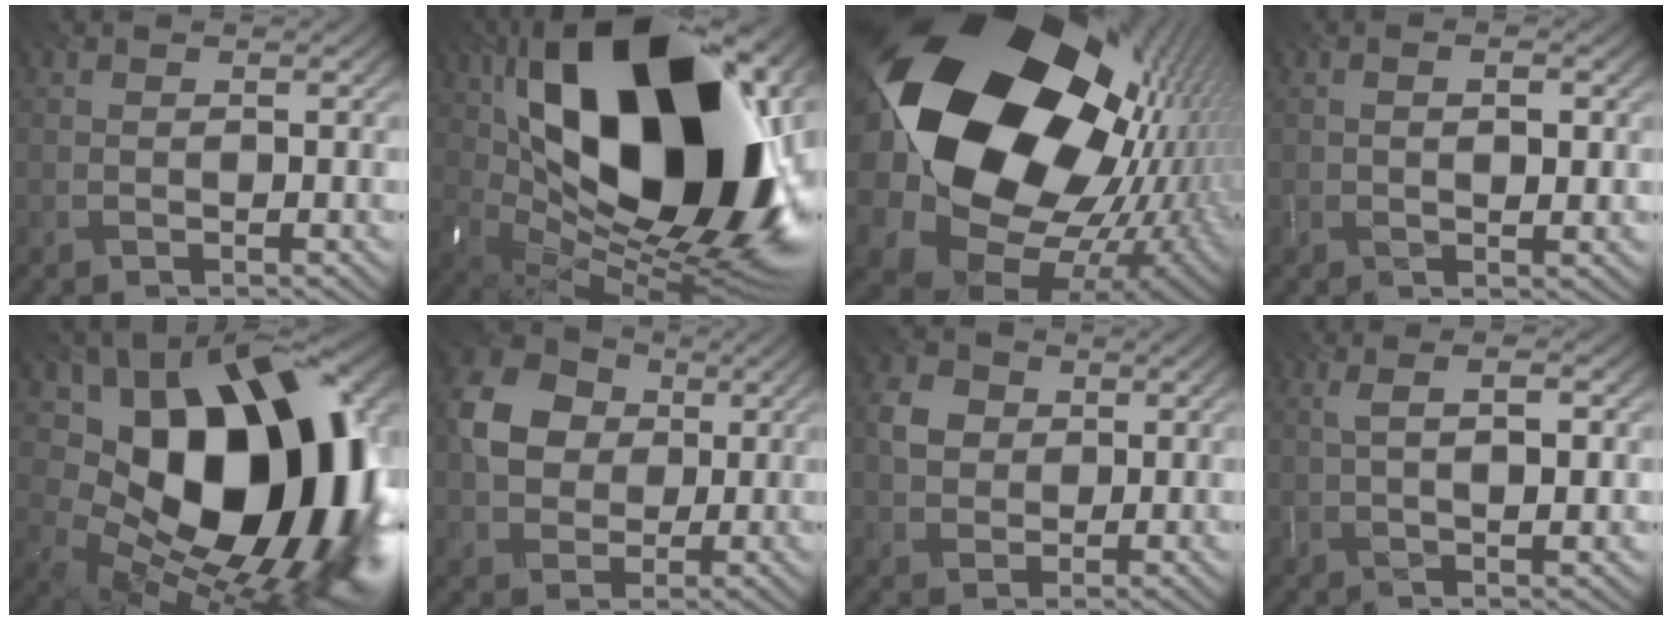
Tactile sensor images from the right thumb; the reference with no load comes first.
{"total": 22.4, "force": [5.6, 12.5, 17.8], "torque": [-0.353, 0.021, 0.108]}
{"total": 23.4, "force": [5.5, 17.6, 14.4], "torque": [-0.292, -0.063, 0.141]}
{"total": 2.4, "force": [0.2, 1.0, 2.1], "torque": [-0.039, -0.003, 0.008]}
{"total": 19.2, "force": [3.0, 12.5, 14.3], "torque": [-0.206, -0.001, 0.056]}
{"total": 7.8, "force": [1.3, 6.5, 4.2], "torque": [-0.099, 0.009, 0.017]}
{"total": 3.7, "force": [0.7, 3.1, 1.7], "torque": [-0.042, 0.006, 0.014]}
{"total": 3.5, "force": [0.7, 0.6, 3.4], "torque": [-0.067, 0.000, 0.018]}